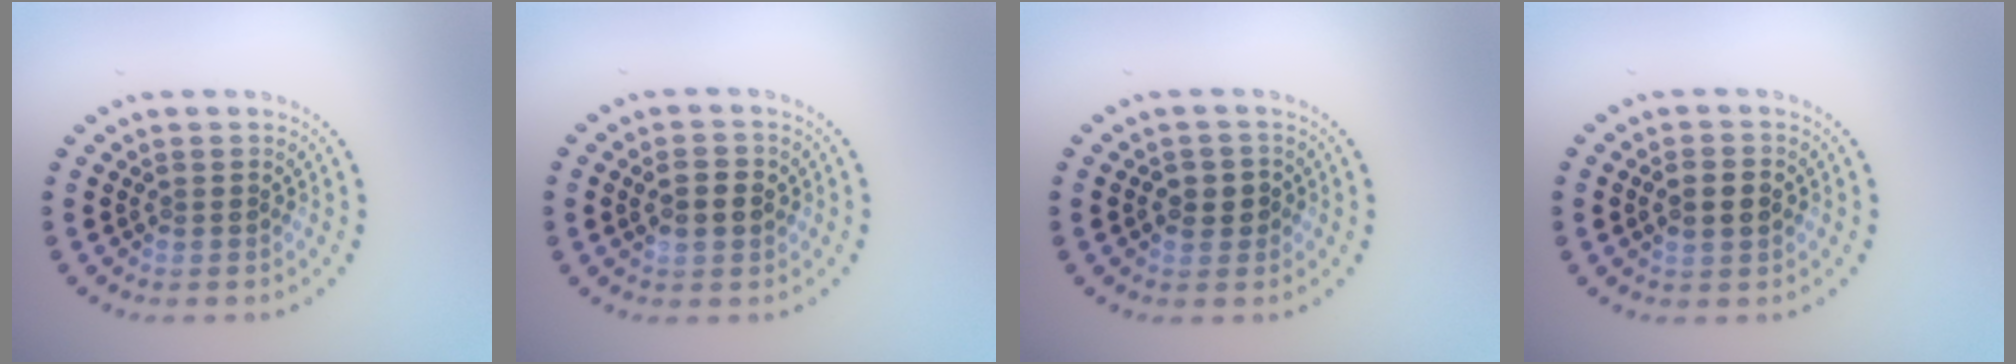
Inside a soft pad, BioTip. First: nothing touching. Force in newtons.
{"total": 2.7, "press": 2.7, "slide": 0.1}
{"total": 2.1, "press": 2.0, "slide": 0.4}
{"total": 2.5, "press": 2.5, "slide": 0.1}